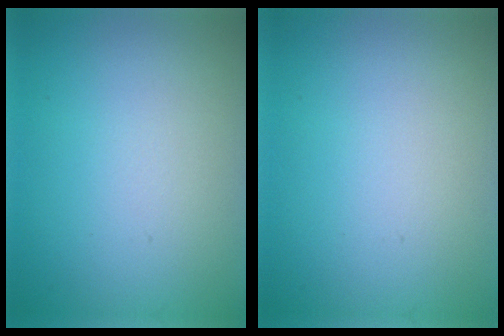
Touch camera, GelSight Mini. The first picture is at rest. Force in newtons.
{"total": 0.0}